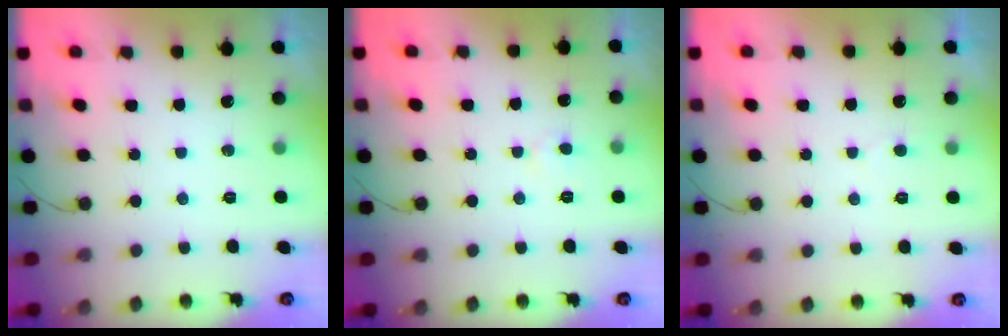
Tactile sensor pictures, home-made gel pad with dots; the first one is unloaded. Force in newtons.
{"total": 2.2, "press": 2.2, "slide": 0.2}
{"total": 2.2, "press": 2.2, "slide": 0.2}